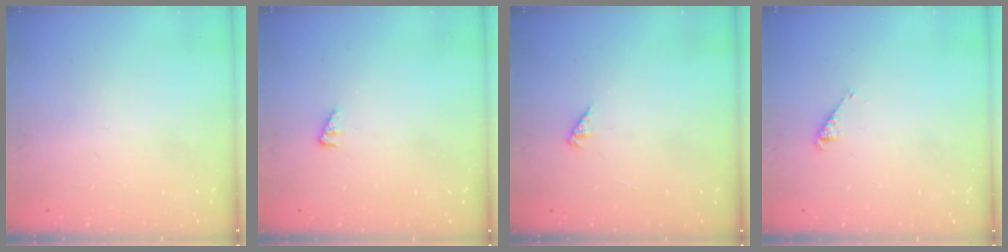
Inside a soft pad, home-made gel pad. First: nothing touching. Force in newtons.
{"total": 1.6, "press": 1.5, "slide": 0.4}
{"total": 0.0}
{"total": 2.6, "press": 2.6, "slide": 0.5}